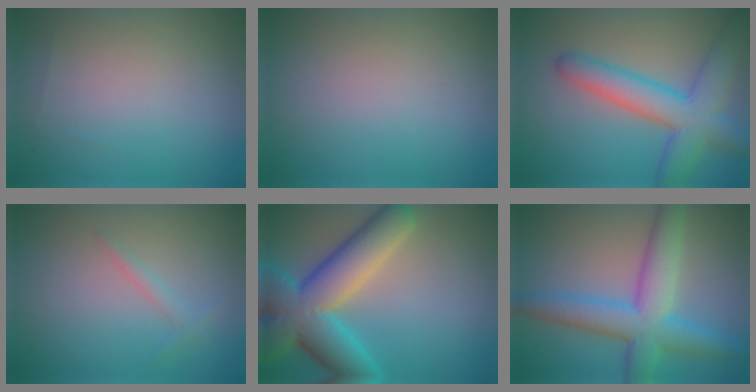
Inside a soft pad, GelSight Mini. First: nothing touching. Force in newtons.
{"total": 0.0}
{"total": 6.8, "press": 6.8, "slide": 0.1}
{"total": 1.1, "press": 1.1, "slide": 0.0}
{"total": 10.4, "press": 10.4, "slide": 0.6}
{"total": 7.2, "press": 7.2, "slide": 0.2}